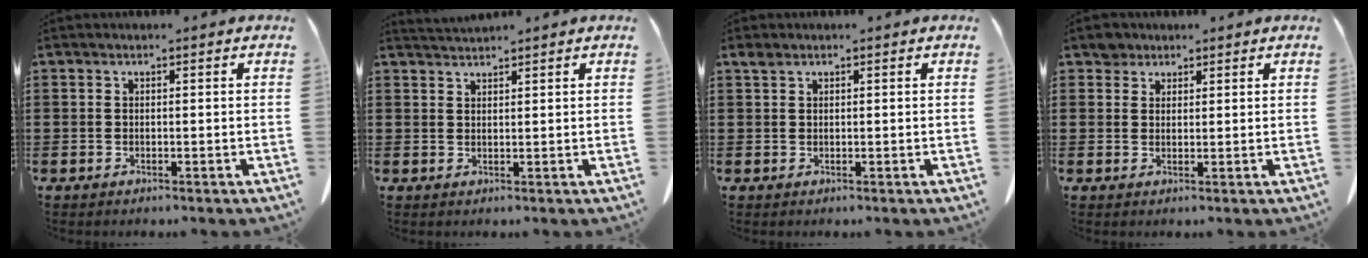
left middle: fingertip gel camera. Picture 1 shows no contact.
{"total": 1.8, "force": [1.8, 0.0, 0.1], "torque": [-0.007, -0.002, 0.035]}
{"total": 1.0, "force": [0.7, 0.5, 0.5], "torque": [-0.015, 0.002, 0.014]}
{"total": 2.4, "force": [1.9, 1.3, 0.2], "torque": [-0.011, 0.005, 0.039]}